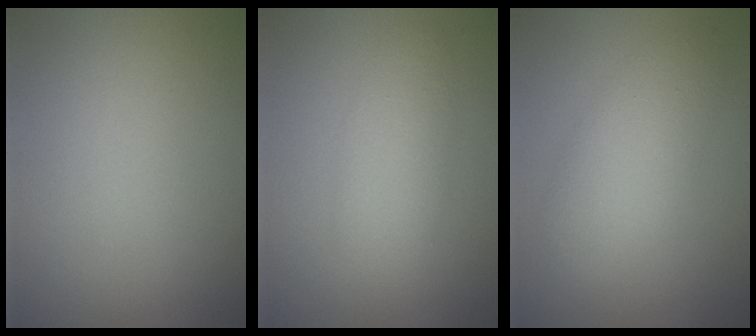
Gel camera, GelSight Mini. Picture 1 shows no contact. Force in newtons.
{"total": 2.4, "press": 2.3, "slide": 0.1}
{"total": 4.4, "press": 4.4, "slide": 0.1}